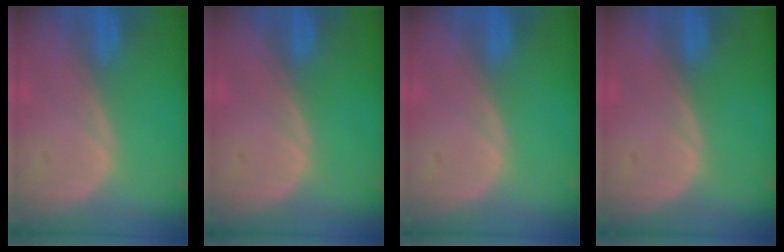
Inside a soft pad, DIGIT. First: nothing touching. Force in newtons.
{"total": 0.0}
{"total": 0.0}
{"total": 0.0}